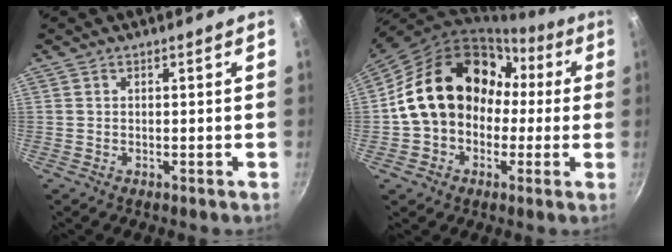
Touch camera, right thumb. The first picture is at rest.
{"total": 19.0, "force": [0.6, 15.3, 11.2], "torque": [-0.158, 0.066, 0.011]}